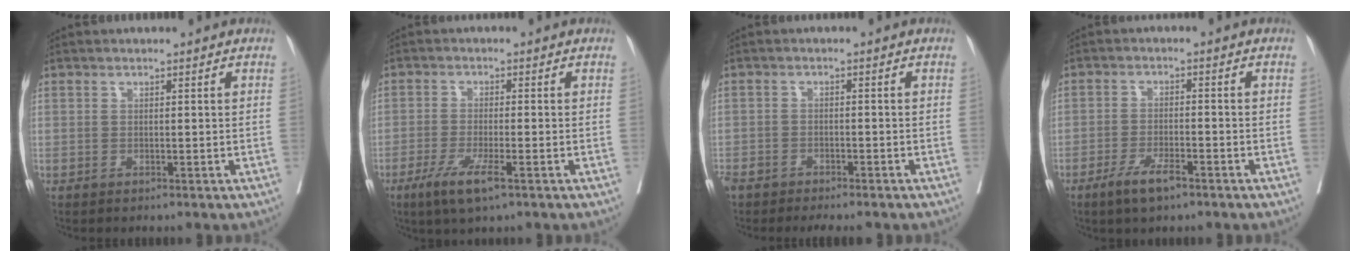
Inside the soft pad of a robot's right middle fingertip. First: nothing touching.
{"total": 5.6, "force": [-3.1, 0.6, 4.6], "torque": [-0.090, -0.013, -0.055]}
{"total": 8.1, "force": [-6.8, 2.8, 3.3], "torque": [-0.056, -0.005, -0.099]}
{"total": 4.8, "force": [-3.2, 1.1, 3.4], "torque": [-0.068, -0.003, -0.056]}